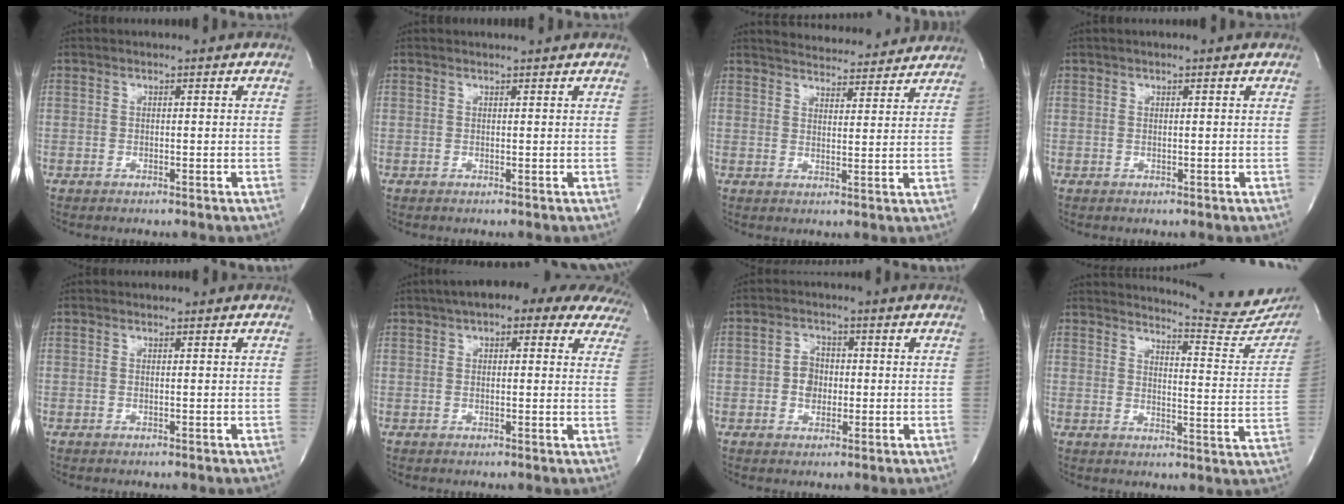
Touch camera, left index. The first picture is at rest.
{"total": 1.2, "force": [1.2, -0.3, 0.1], "torque": [-0.010, -0.001, 0.016]}
{"total": 12.5, "force": [12.1, 2.3, 2.6], "torque": [-0.030, 0.009, 0.152]}
{"total": 0.9, "force": [0.6, 0.0, 0.7], "torque": [-0.019, 0.008, 0.009]}
{"total": 0.0}
{"total": 17.2, "force": [13.2, 5.5, 9.6], "torque": [-0.120, 0.043, 0.147]}
{"total": 3.7, "force": [-0.3, 2.9, 2.3], "torque": [-0.041, 0.008, -0.006]}
{"total": 15.8, "force": [15.4, 1.0, 3.2], "torque": [-0.039, -0.098, 0.167]}